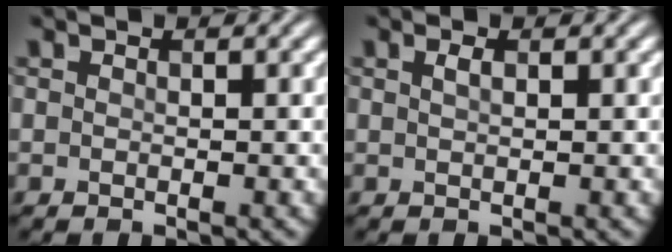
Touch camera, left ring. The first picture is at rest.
{"total": 0.7, "force": [0.4, 0.3, 0.6], "torque": [-0.014, 0.003, 0.007]}